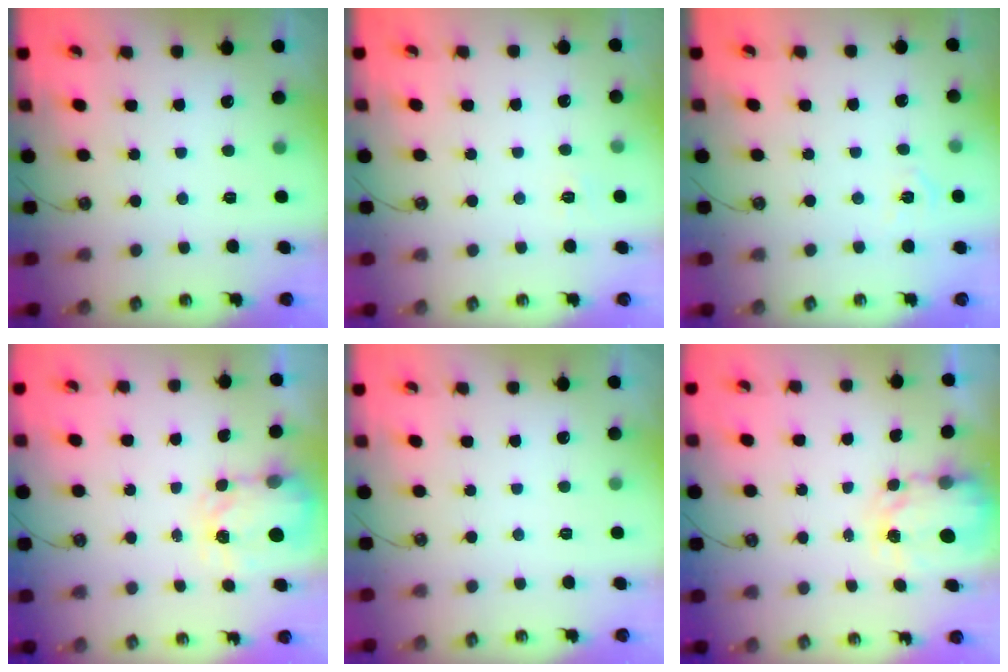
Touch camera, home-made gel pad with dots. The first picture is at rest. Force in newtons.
{"total": 3.6, "press": 3.6, "slide": 0.5}
{"total": 3.6, "press": 3.6, "slide": 0.4}
{"total": 3.4, "press": 3.4, "slide": 0.4}
{"total": 0.0}
{"total": 3.9, "press": 3.9, "slide": 0.1}